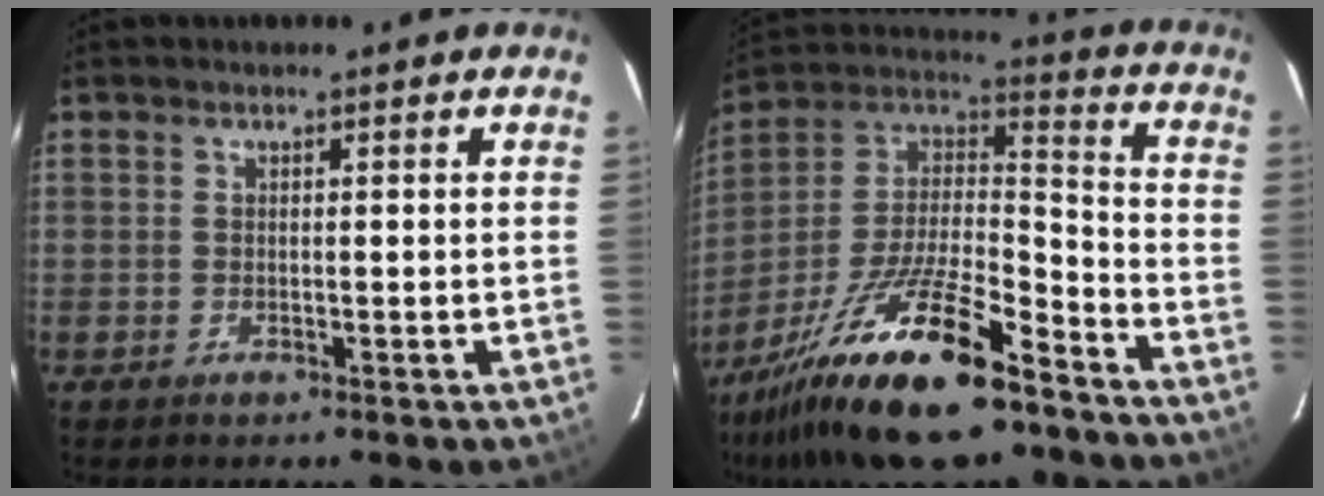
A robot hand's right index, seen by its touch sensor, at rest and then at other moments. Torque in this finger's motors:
{"motor_torque": [1.43, -0.71, 1.05, 0.21]}